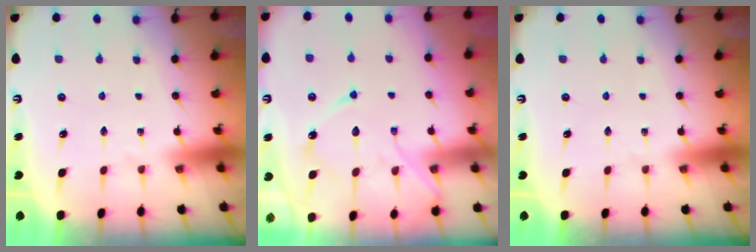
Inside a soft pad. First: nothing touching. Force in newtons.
{"total": 13.2, "press": 13.1, "slide": 1.0}
{"total": 0.0}